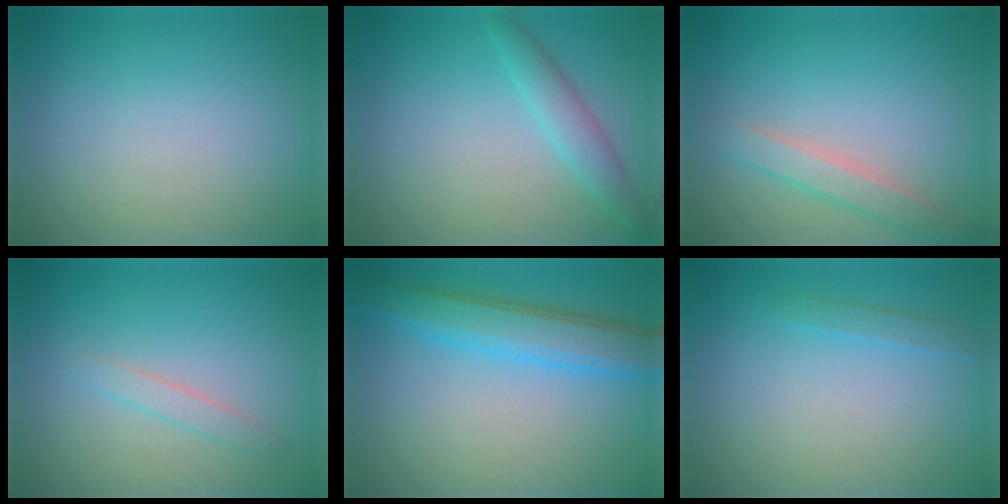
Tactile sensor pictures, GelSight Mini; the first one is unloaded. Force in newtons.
{"total": 2.3, "press": 2.3, "slide": 0.1}
{"total": 2.3, "press": 2.3, "slide": 0.1}
{"total": 1.2, "press": 1.2, "slide": 0.1}
{"total": 4.8, "press": 4.8, "slide": 0.2}
{"total": 1.0, "press": 1.0, "slide": 0.1}